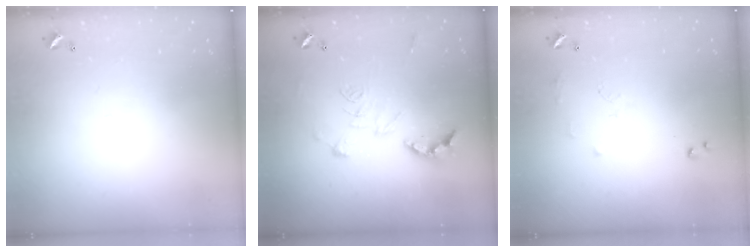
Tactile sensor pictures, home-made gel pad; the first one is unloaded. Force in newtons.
{"total": 2.5, "press": 2.0, "slide": 1.5}
{"total": 8.3, "press": 8.3, "slide": 0.8}